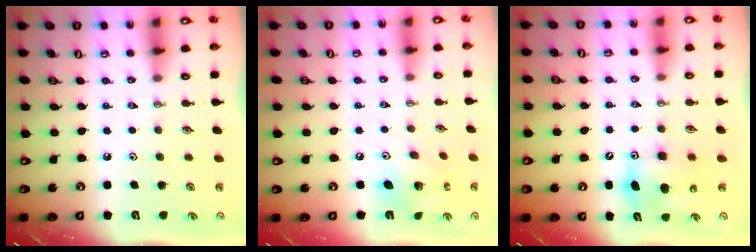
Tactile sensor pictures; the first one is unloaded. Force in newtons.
{"total": 10.6, "press": 10.5, "slide": 0.9}
{"total": 8.9, "press": 8.7, "slide": 1.8}